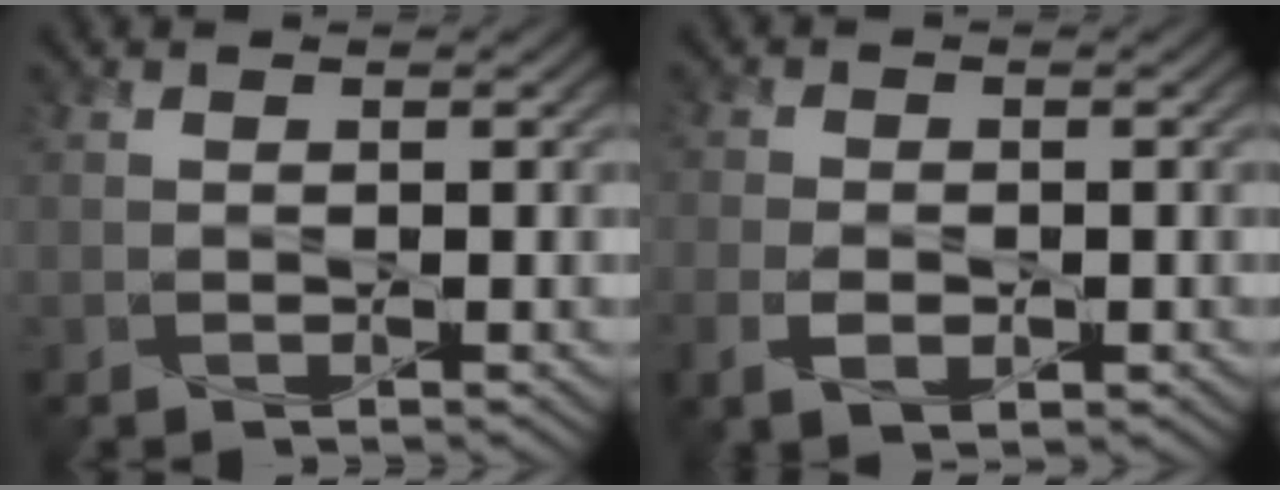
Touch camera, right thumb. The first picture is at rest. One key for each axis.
{"total": 4.0, "fx": -1.4, "fy": 2.4, "fz": 2.8, "tx": -0.064, "ty": -0.007, "tz": -0.029}